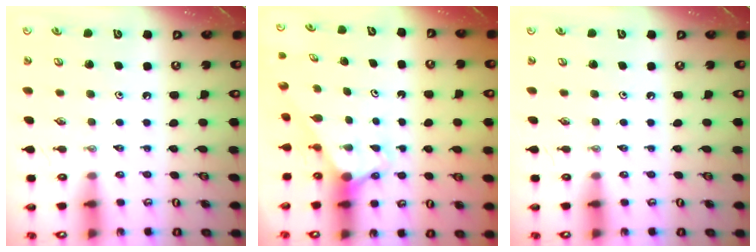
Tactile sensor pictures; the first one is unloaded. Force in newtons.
{"total": 2.9, "press": 2.9, "slide": 0.0}
{"total": 0.0}